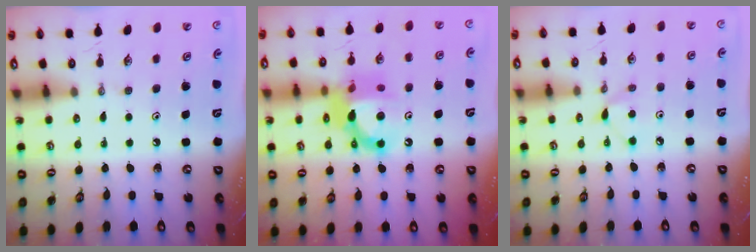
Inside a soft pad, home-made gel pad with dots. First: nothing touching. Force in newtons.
{"total": 13.4, "press": 13.3, "slide": 1.9}
{"total": 5.9, "press": 5.9, "slide": 0.6}